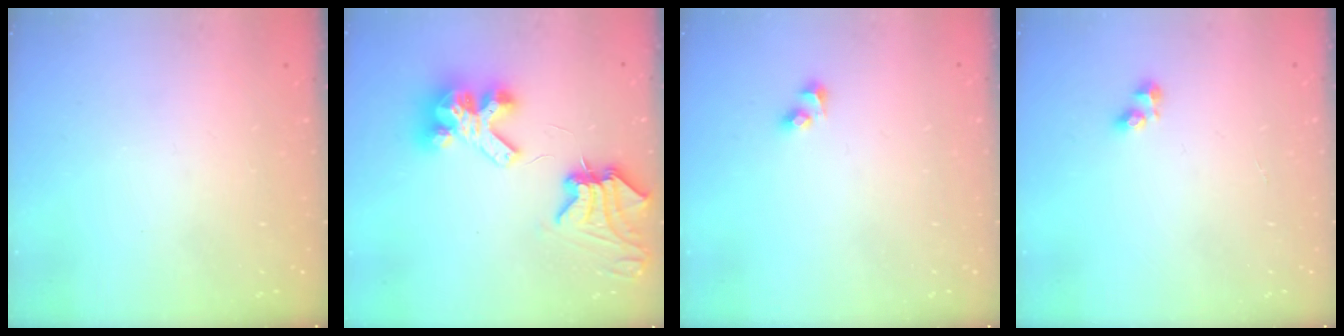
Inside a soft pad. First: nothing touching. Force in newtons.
{"total": 10.0, "press": 10.0, "slide": 1.0}
{"total": 2.7, "press": 2.4, "slide": 1.1}
{"total": 2.5, "press": 2.5, "slide": 0.2}